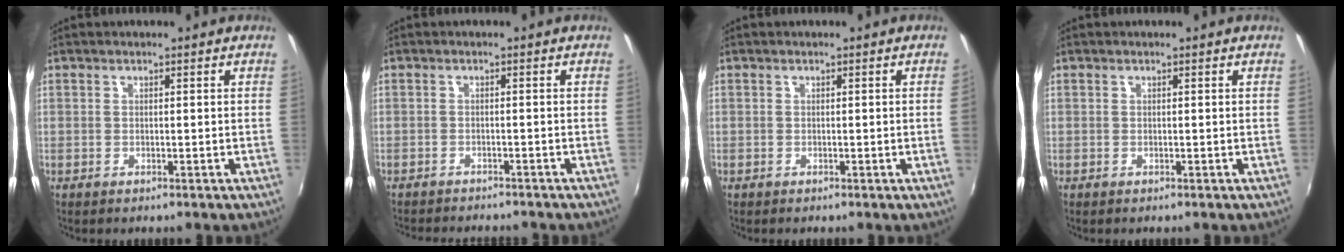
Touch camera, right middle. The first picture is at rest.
{"total": 6.2, "force": [-5.7, 1.0, 2.0], "torque": [-0.052, -0.014, -0.084]}
{"total": 0.6, "force": [0.1, -0.4, 0.4], "torque": [-0.004, -0.002, 0.000]}
{"total": 0.0}